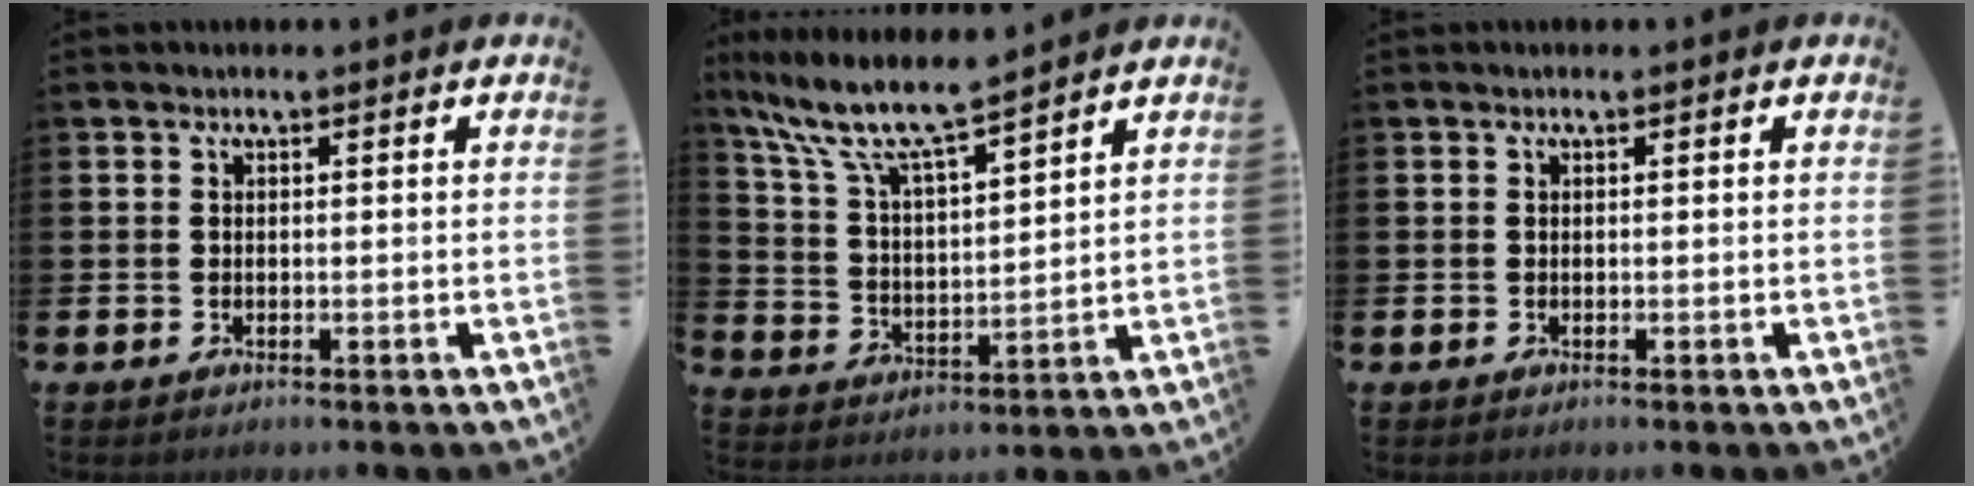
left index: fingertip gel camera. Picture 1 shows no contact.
{"total": 8.9, "force": [8.0, 1.2, 3.7], "torque": [-0.109, -0.050, 0.138]}
{"total": 0.0}